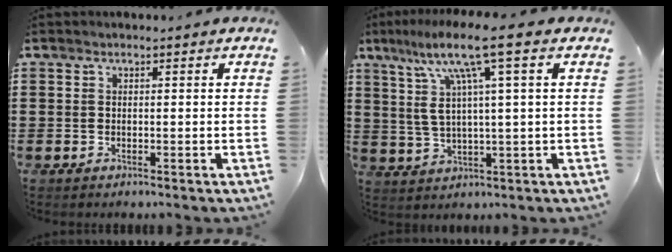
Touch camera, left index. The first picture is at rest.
{"total": 10.6, "force": [4.4, 0.6, 9.6], "torque": [-0.207, -0.007, 0.064]}